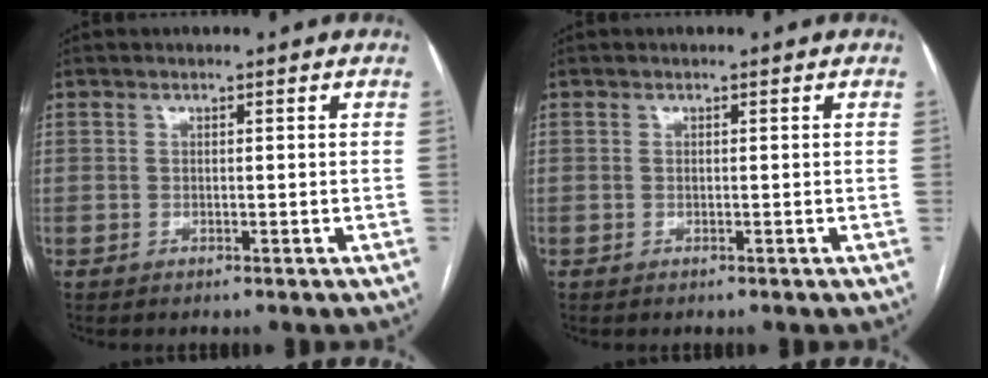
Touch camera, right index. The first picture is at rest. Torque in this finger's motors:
{"motor_torque": [0.00, 0.02, 0.00, 0.02]}